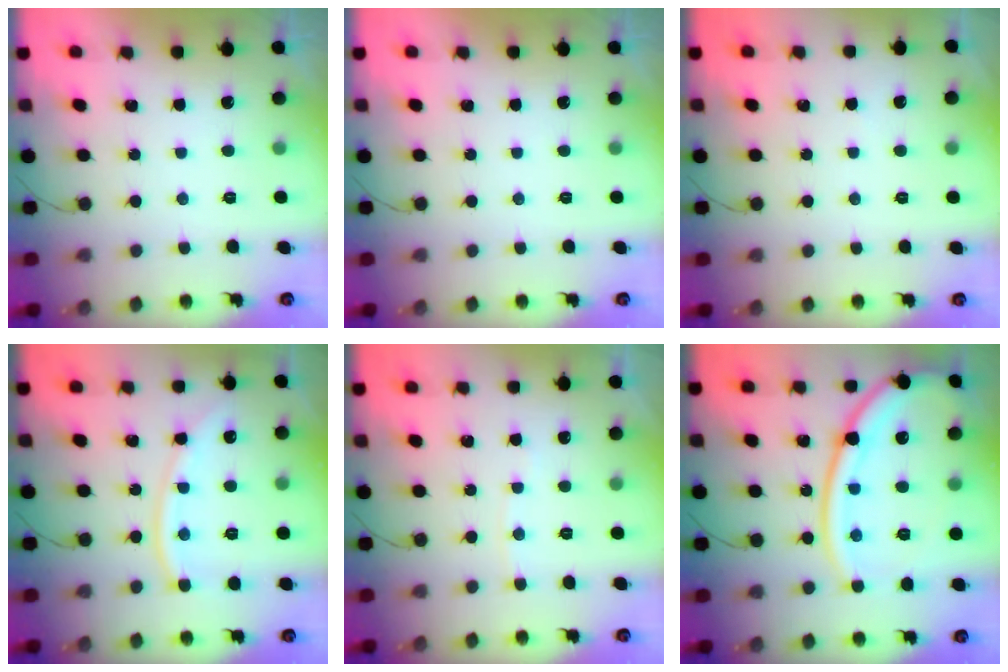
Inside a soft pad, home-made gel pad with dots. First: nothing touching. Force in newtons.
{"total": 0.0}
{"total": 1.5, "press": 1.5, "slide": 0.2}
{"total": 12.3, "press": 12.2, "slide": 1.4}
{"total": 2.2, "press": 2.2, "slide": 0.2}
{"total": 18.8, "press": 18.7, "slide": 1.6}